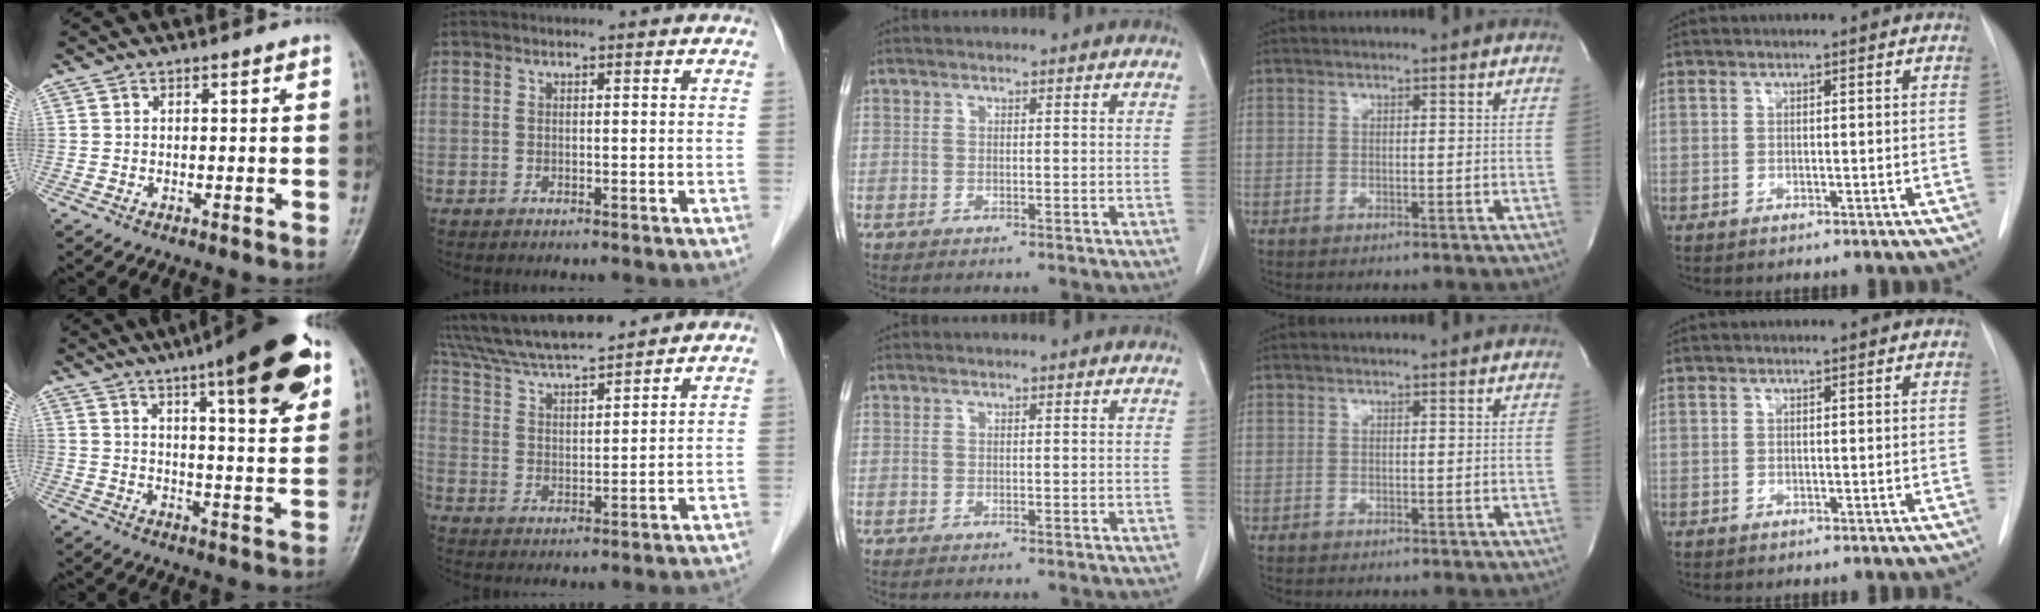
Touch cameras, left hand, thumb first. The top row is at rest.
{"thumb": {"total": 19.4, "force": [10.4, 4.2, 15.9], "torque": [-0.200, -0.031, 0.145]}, "index": {"total": 14.1, "force": [12.8, 1.1, 5.8], "torque": [-0.114, 0.024, 0.233]}}